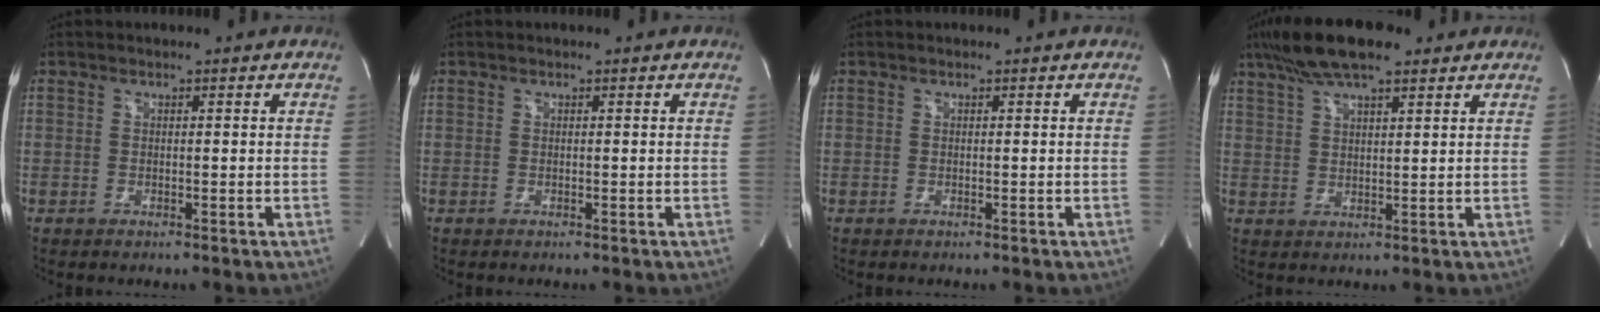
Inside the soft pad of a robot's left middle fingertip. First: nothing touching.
{"total": 0.0}
{"total": 0.0}
{"total": 10.8, "force": [7.8, 2.5, 7.2], "torque": [-0.136, 0.028, 0.135]}